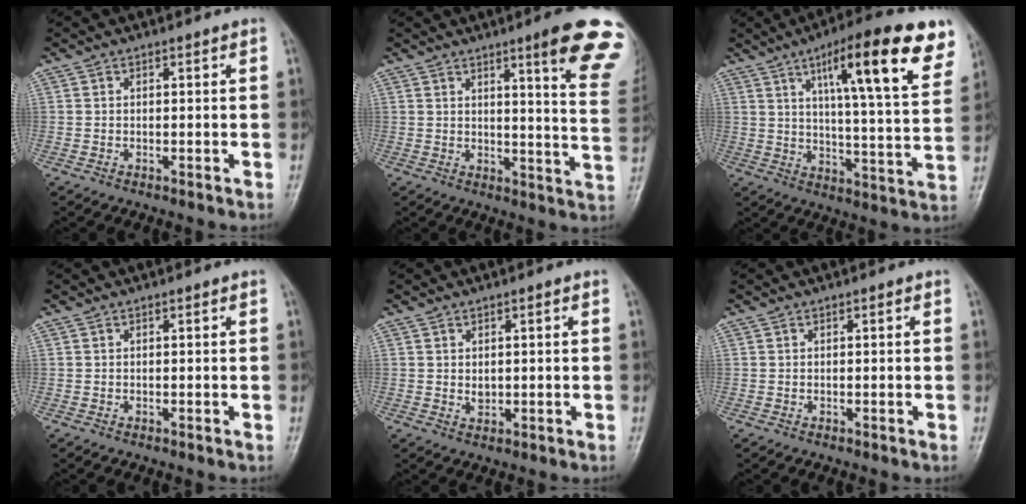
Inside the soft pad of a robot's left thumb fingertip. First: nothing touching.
{"total": 15.7, "force": [9.8, 1.4, 12.3], "torque": [-0.127, -0.054, 0.107]}
{"total": 20.8, "force": [10.8, 4.4, 17.2], "torque": [-0.216, -0.030, 0.156]}
{"total": 0.0}
{"total": 1.7, "force": [0.3, 1.2, 1.2], "torque": [-0.013, -0.003, 0.007]}
{"total": 0.0}